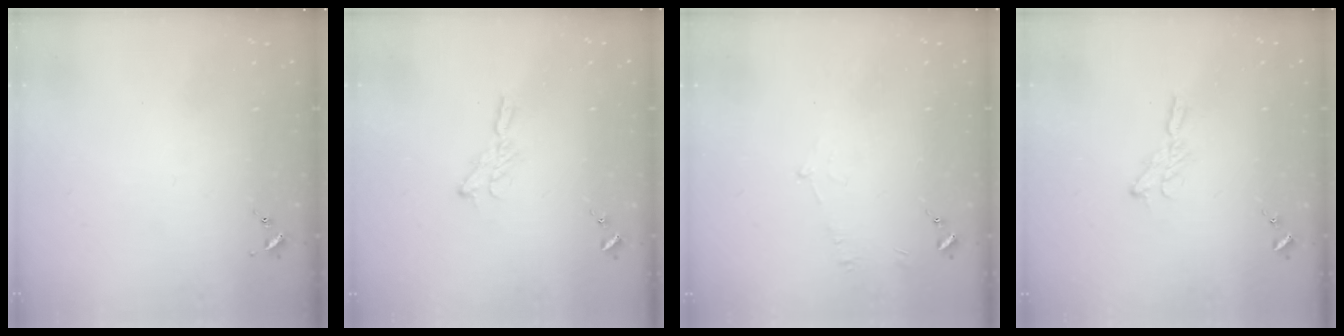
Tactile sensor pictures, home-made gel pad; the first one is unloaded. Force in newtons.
{"total": 6.3, "press": 6.3, "slide": 0.3}
{"total": 4.5, "press": 4.2, "slide": 1.4}
{"total": 6.3, "press": 6.3, "slide": 0.3}